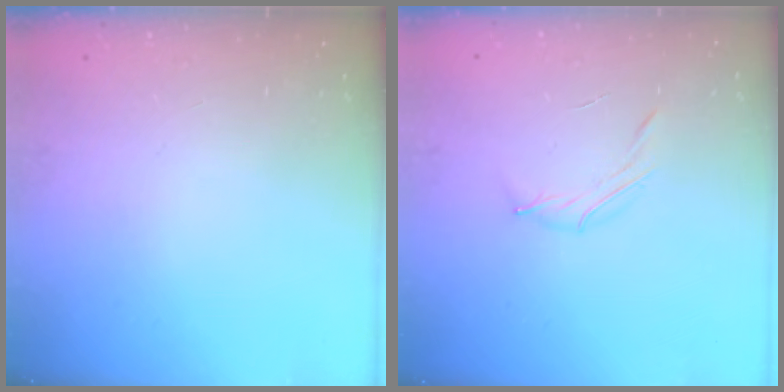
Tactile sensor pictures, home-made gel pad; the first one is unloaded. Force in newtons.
{"total": 4.2, "press": 4.0, "slide": 1.2}